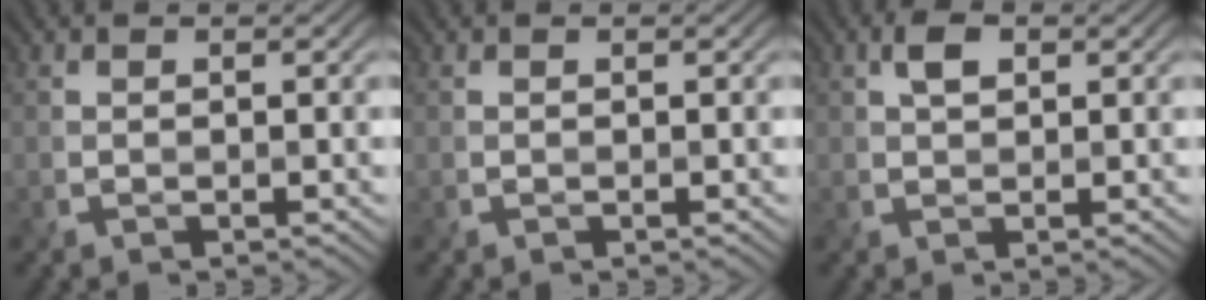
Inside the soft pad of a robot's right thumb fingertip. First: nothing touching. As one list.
[{"total": 0.0}, {"total": 2.3, "force": [0.9, 1.3, 1.6], "torque": [-0.031, 0.003, 0.015]}]